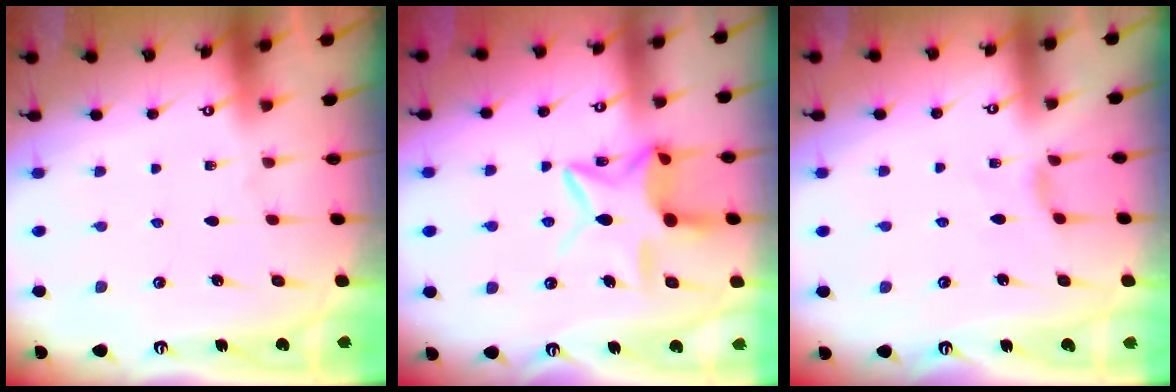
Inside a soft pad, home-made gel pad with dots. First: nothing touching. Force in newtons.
{"total": 12.2, "press": 12.2, "slide": 1.1}
{"total": 2.1, "press": 2.0, "slide": 0.5}